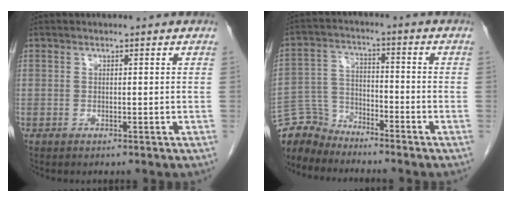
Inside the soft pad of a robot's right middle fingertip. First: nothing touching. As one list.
[{"total": 6.9, "force": [-6.7, 1.7, -0.6], "torque": [0.004, 0.008, -0.133]}]